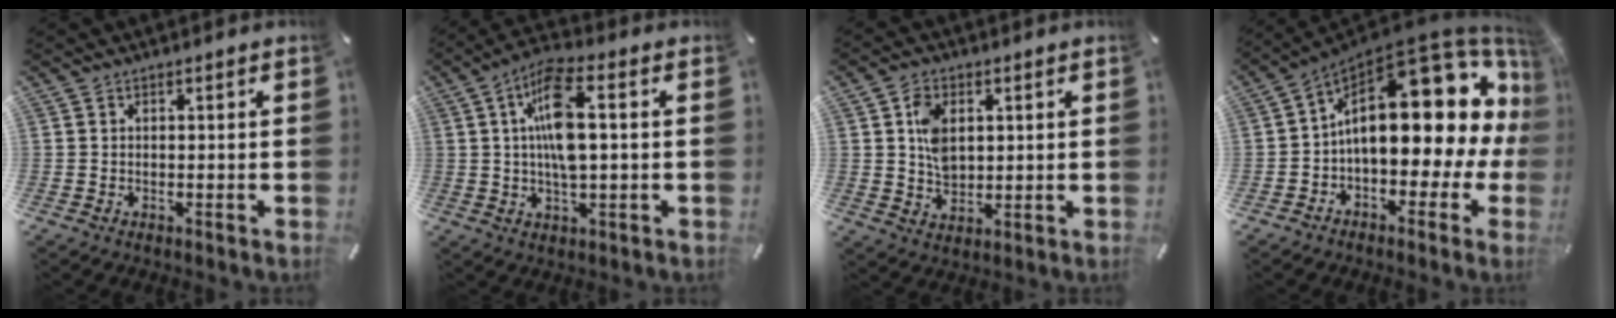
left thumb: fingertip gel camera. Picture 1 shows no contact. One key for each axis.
{"total": 11.6, "fx": 1.3, "fy": 4.3, "fz": 10.7, "tx": -0.214, "ty": 0.006, "tz": 0.021}
{"total": 7.4, "fx": 1.8, "fy": 5.5, "fz": 4.6, "tx": -0.084, "ty": 0.000, "tz": 0.029}
{"total": 23.4, "fx": 6.3, "fy": 11.5, "fz": 19.3, "tx": -0.287, "ty": -0.058, "tz": 0.105}